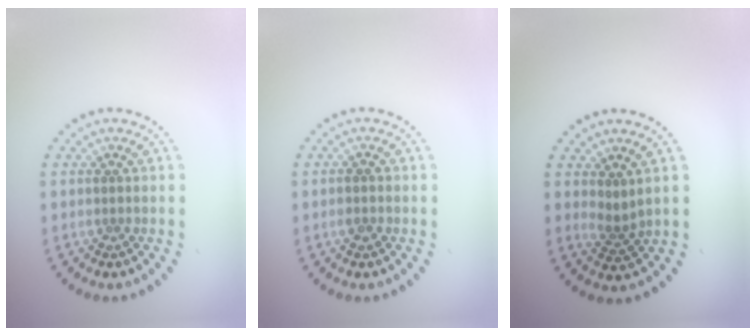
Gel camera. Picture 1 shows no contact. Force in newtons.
{"total": 1.1, "press": 1.0, "slide": 0.4}
{"total": 1.8, "press": 1.1, "slide": 1.3}